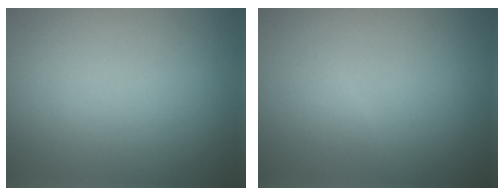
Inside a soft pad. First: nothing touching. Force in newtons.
{"total": 0.8, "press": 0.8, "slide": 0.1}